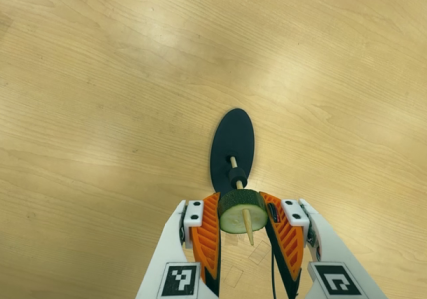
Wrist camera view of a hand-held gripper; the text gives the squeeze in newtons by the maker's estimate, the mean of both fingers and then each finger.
{"total": 11.3, "left": 9.7, "right": 13.0}